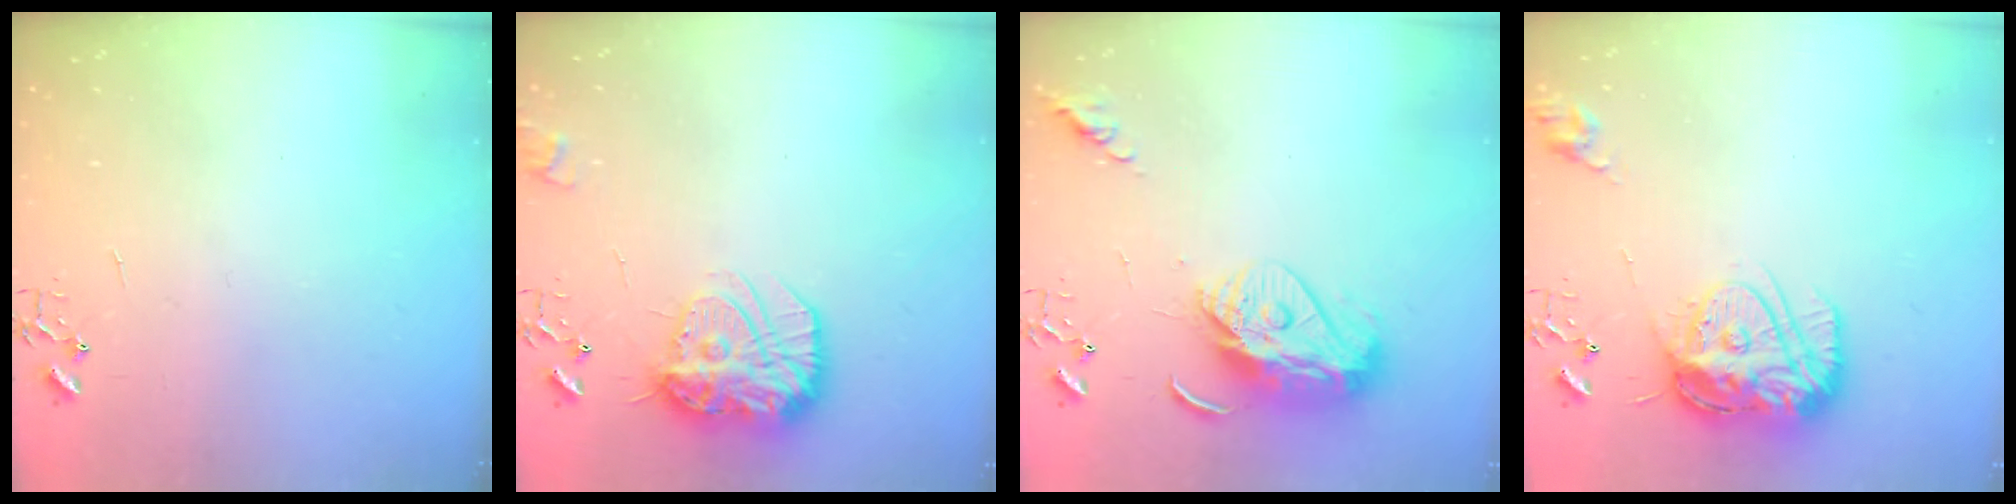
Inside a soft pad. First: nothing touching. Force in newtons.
{"total": 16.5, "press": 16.5, "slide": 1.4}
{"total": 12.3, "press": 12.2, "slide": 1.1}
{"total": 15.2, "press": 15.1, "slide": 1.5}